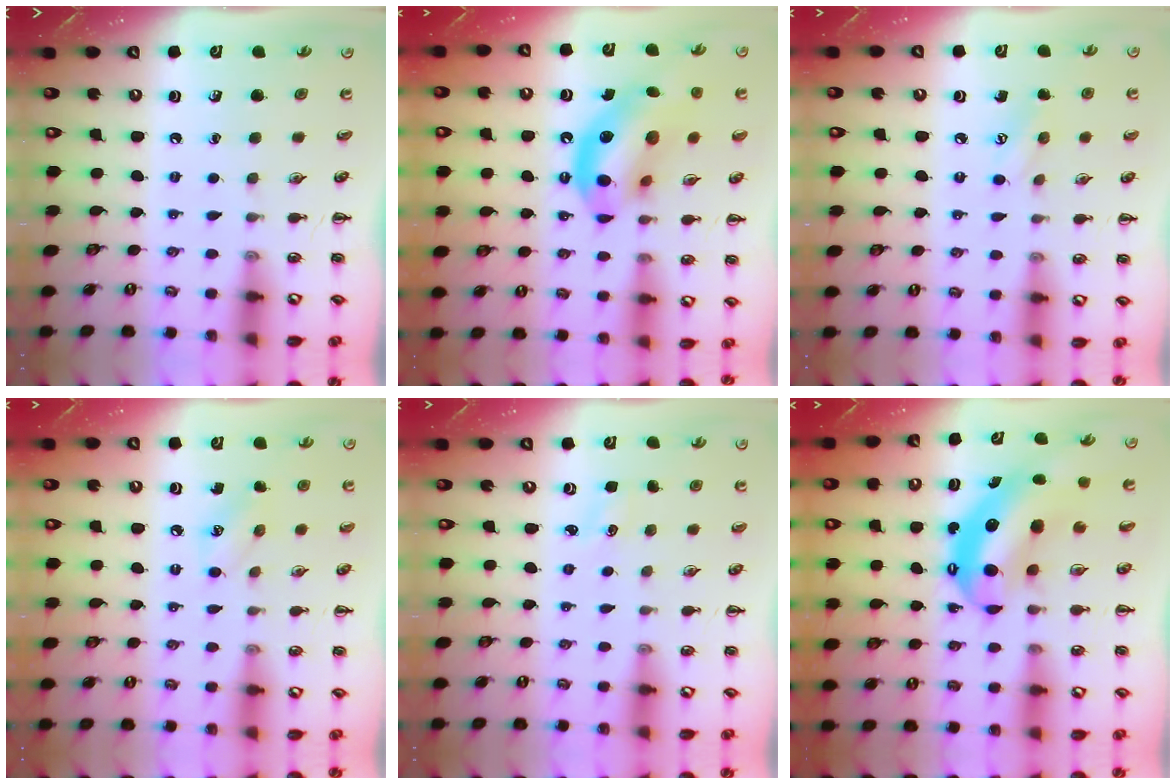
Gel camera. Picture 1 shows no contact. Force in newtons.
{"total": 16.1, "press": 15.7, "slide": 3.6}
{"total": 5.9, "press": 5.8, "slide": 1.4}
{"total": 7.0, "press": 6.7, "slide": 1.9}
{"total": 1.5, "press": 1.4, "slide": 0.4}
{"total": 9.0, "press": 8.8, "slide": 1.9}